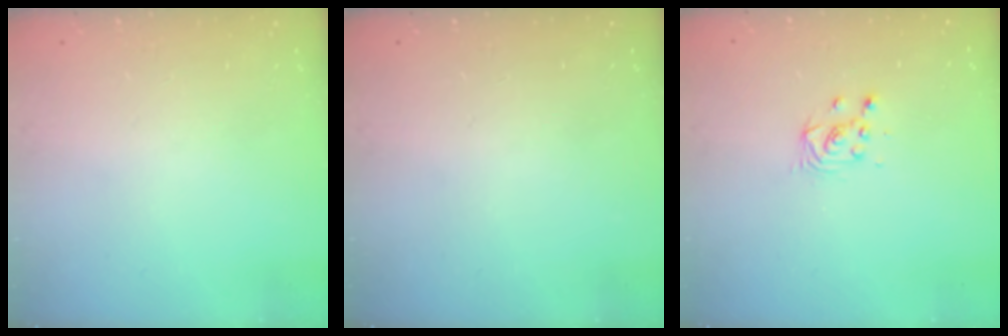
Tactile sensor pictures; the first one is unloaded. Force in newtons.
{"total": 0.0}
{"total": 3.4, "press": 3.4, "slide": 0.3}